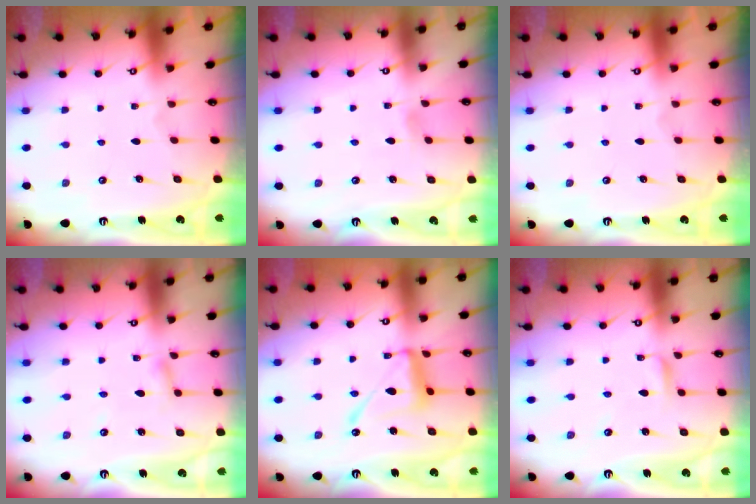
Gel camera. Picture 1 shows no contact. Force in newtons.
{"total": 3.9, "press": 3.9, "slide": 0.5}
{"total": 0.0}
{"total": 2.7, "press": 2.7, "slide": 0.3}
{"total": 12.6, "press": 12.6, "slide": 1.0}
{"total": 1.7, "press": 1.7, "slide": 0.1}